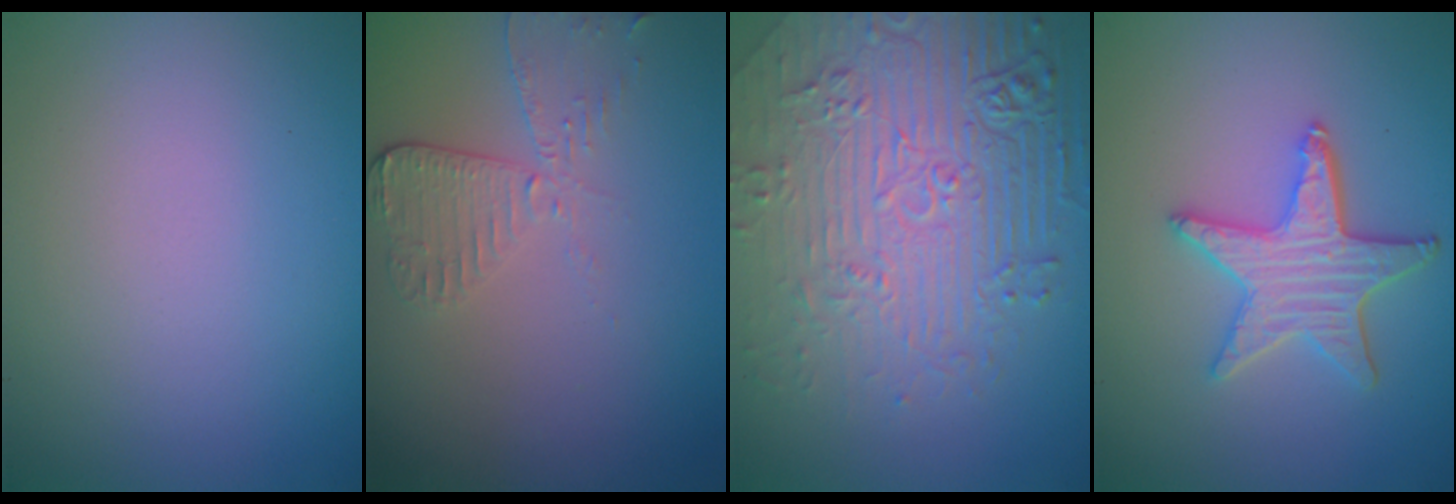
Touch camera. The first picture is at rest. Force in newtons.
{"total": 2.9, "press": 2.6, "slide": 1.4}
{"total": 9.0, "press": 6.2, "slide": 6.5}
{"total": 4.1, "press": 3.6, "slide": 1.8}